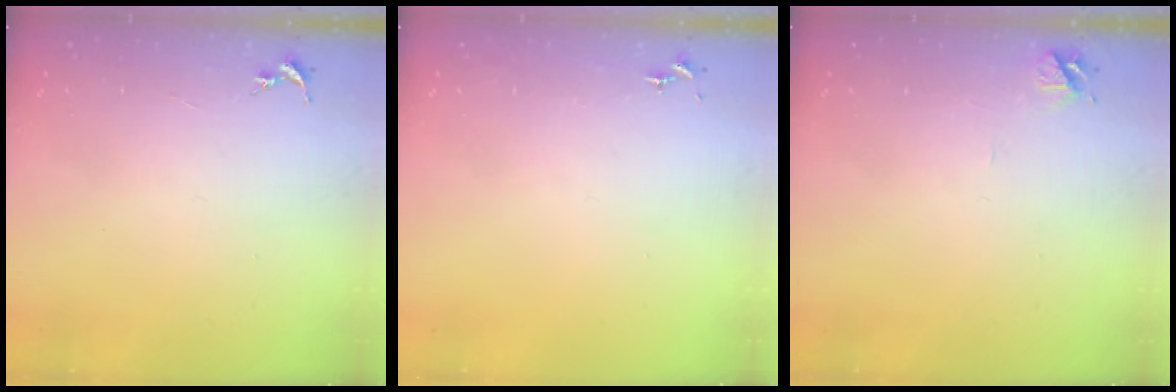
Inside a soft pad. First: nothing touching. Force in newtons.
{"total": 0.0}
{"total": 4.9, "press": 4.9, "slide": 0.5}